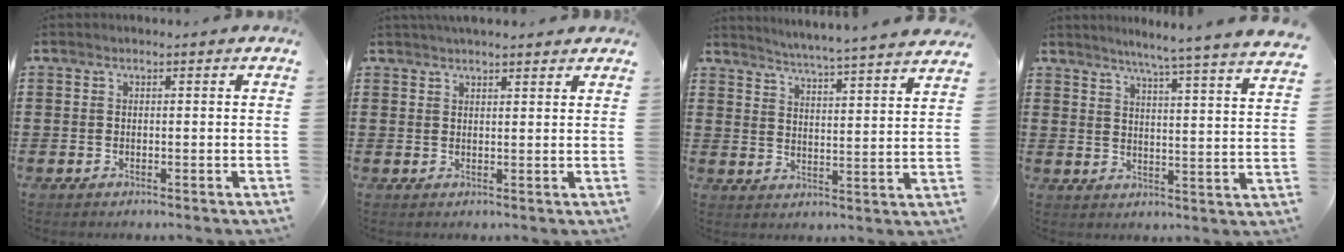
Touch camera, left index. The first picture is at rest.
{"total": 2.2, "force": [2.1, 0.4, 0.6], "torque": [-0.016, 0.002, 0.040]}
{"total": 4.3, "force": [4.0, -1.4, 0.6], "torque": [-0.032, -0.039, 0.063]}
{"total": 5.3, "force": [4.5, -1.6, 2.2], "torque": [-0.059, -0.041, 0.070]}